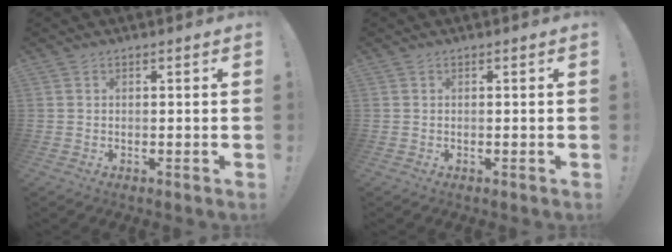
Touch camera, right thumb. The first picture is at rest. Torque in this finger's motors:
{"motor_torque": [0.00, 0.00, 0.00, 0.00, 0.00]}